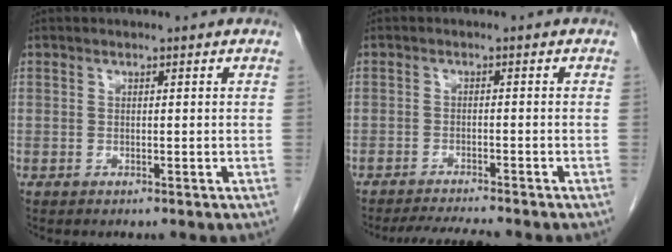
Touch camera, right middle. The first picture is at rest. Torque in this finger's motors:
{"motor_torque": [0.49, -0.34, 0.08, 0.06]}